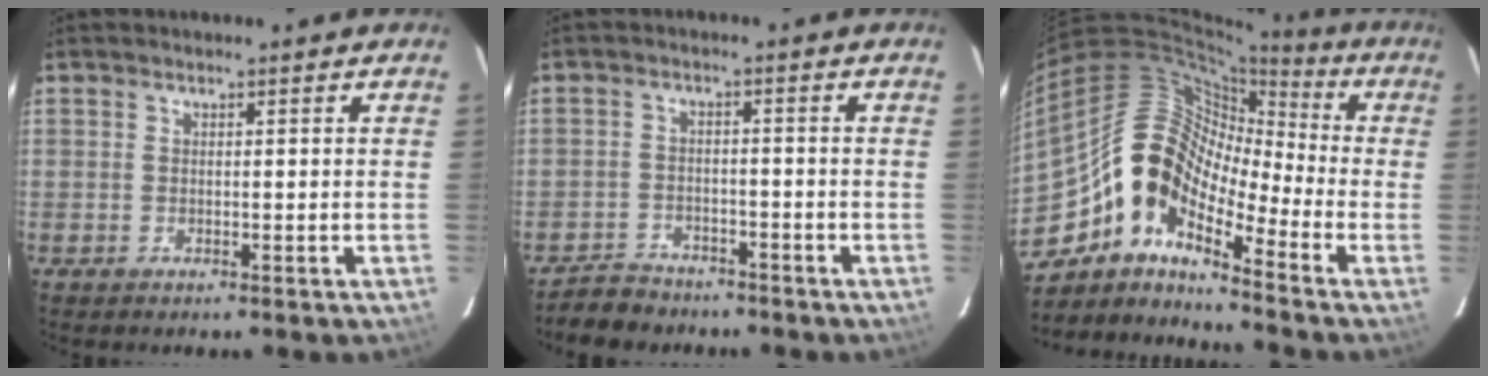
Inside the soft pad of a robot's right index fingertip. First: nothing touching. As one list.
[{"total": 6.3, "force": [-5.4, 3.0, 0.9], "torque": [-0.043, 0.007, -0.087]}, {"total": 13.8, "force": [-7.3, 6.7, 9.6], "torque": [-0.154, 0.012, -0.156]}]